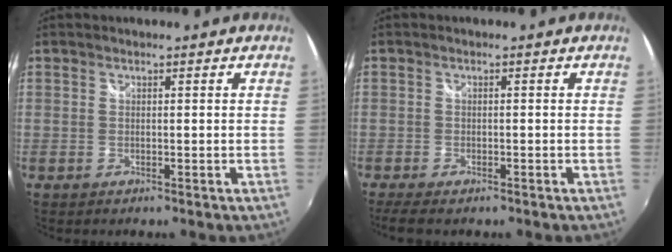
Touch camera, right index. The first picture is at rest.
{"total": 5.1, "force": [-3.9, 1.6, 2.9], "torque": [-0.072, -0.022, -0.069]}